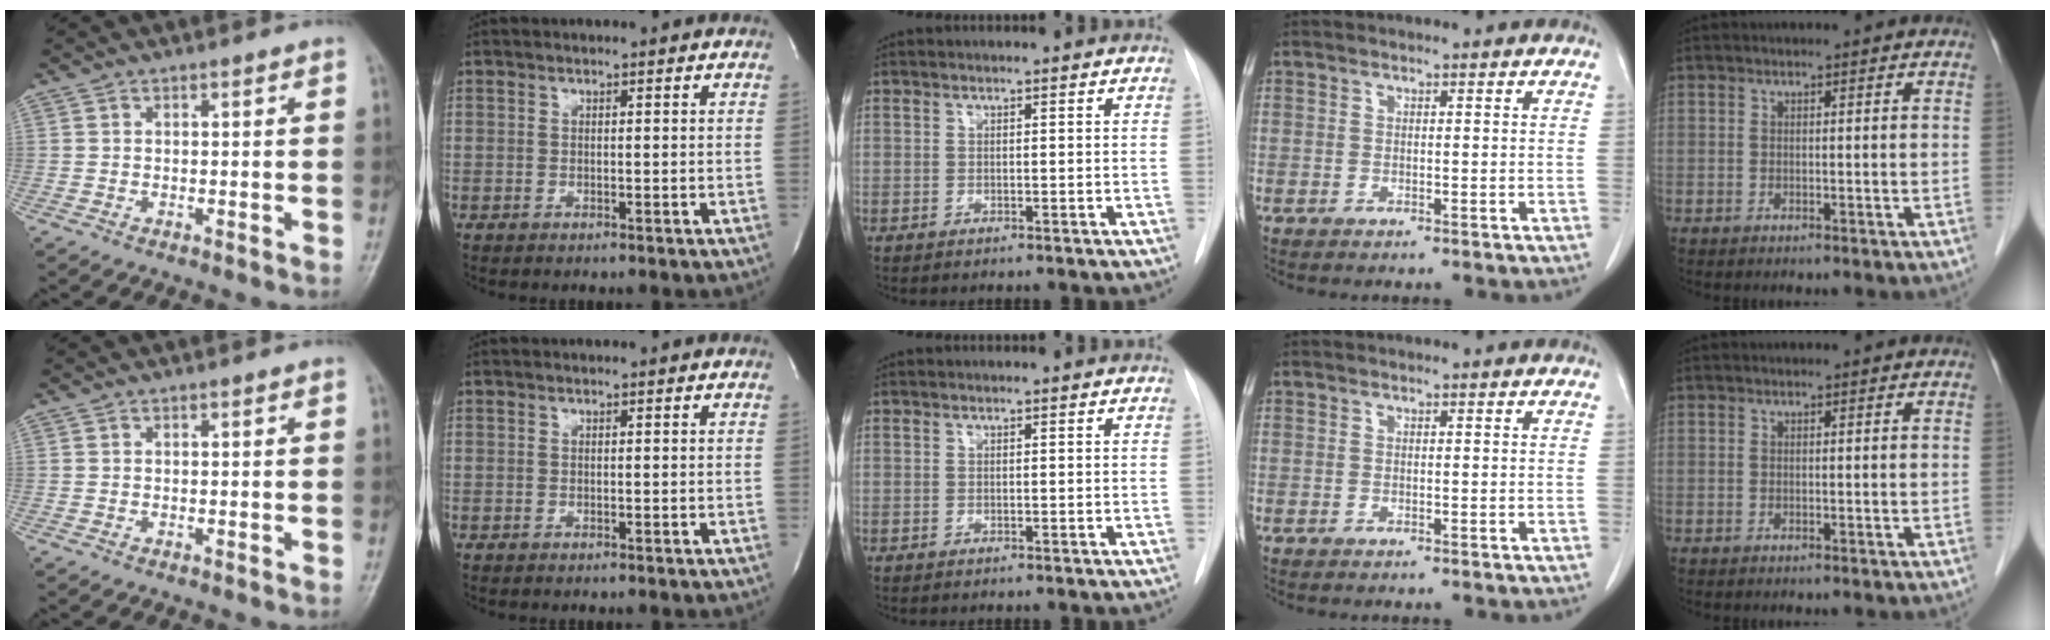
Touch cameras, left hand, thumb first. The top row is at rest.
{}